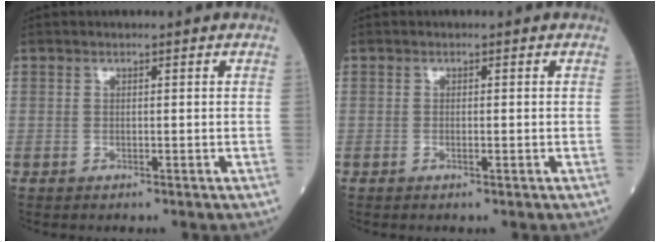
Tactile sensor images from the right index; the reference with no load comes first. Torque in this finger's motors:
{"motor_torque": [-0.13, -0.04, -0.04, -0.01]}